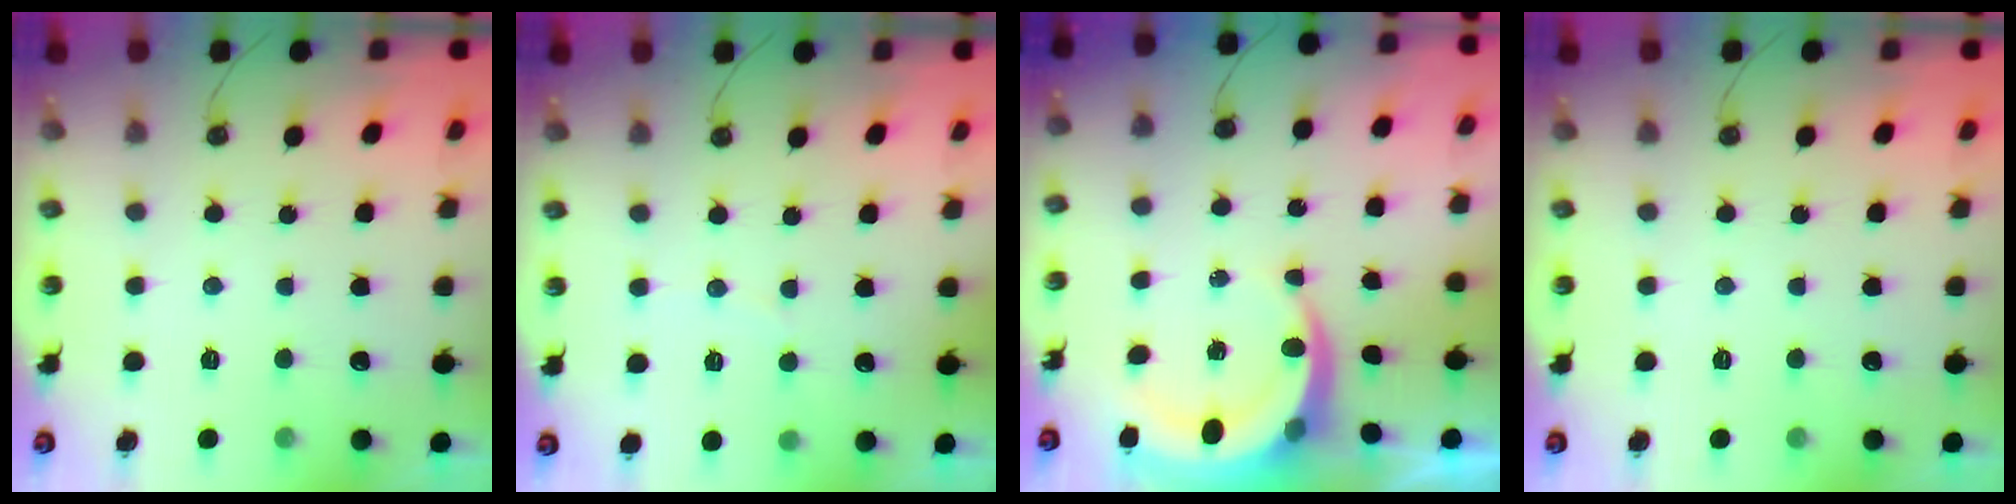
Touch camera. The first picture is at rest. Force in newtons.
{"total": 1.8, "press": 1.5, "slide": 1.1}
{"total": 6.6, "press": 6.5, "slide": 0.9}
{"total": 0.0}